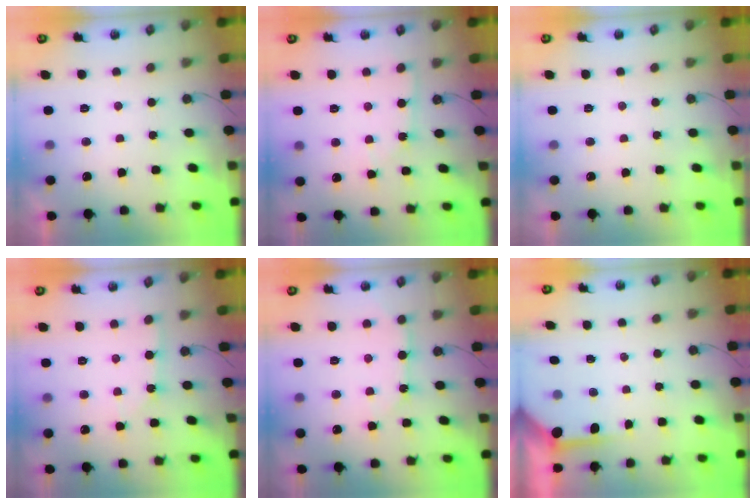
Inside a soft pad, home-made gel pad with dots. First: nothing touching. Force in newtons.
{"total": 3.2, "press": 3.2, "slide": 0.5}
{"total": 0.0}
{"total": 3.0, "press": 3.0, "slide": 0.4}
{"total": 8.4, "press": 8.3, "slide": 0.8}
{"total": 3.5, "press": 3.4, "slide": 0.5}